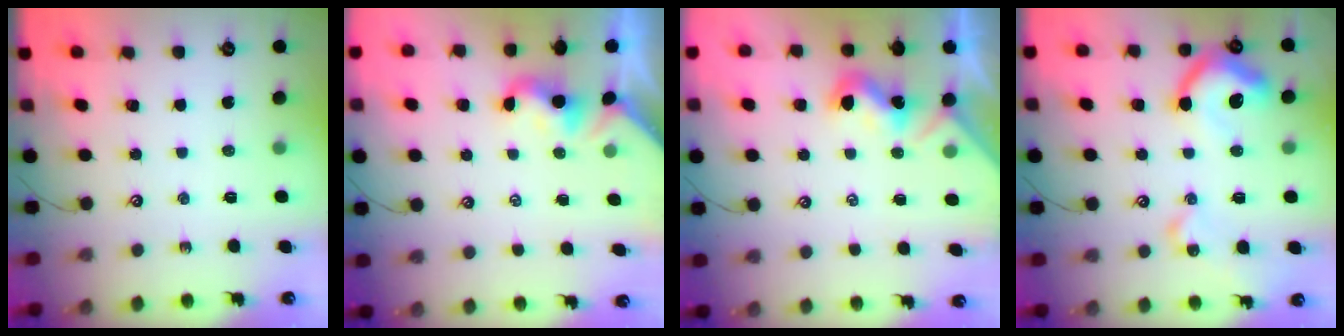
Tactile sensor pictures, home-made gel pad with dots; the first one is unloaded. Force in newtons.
{"total": 2.0, "press": 2.0, "slide": 0.4}
{"total": 1.3, "press": 1.2, "slide": 0.3}
{"total": 15.3, "press": 15.2, "slide": 1.8}